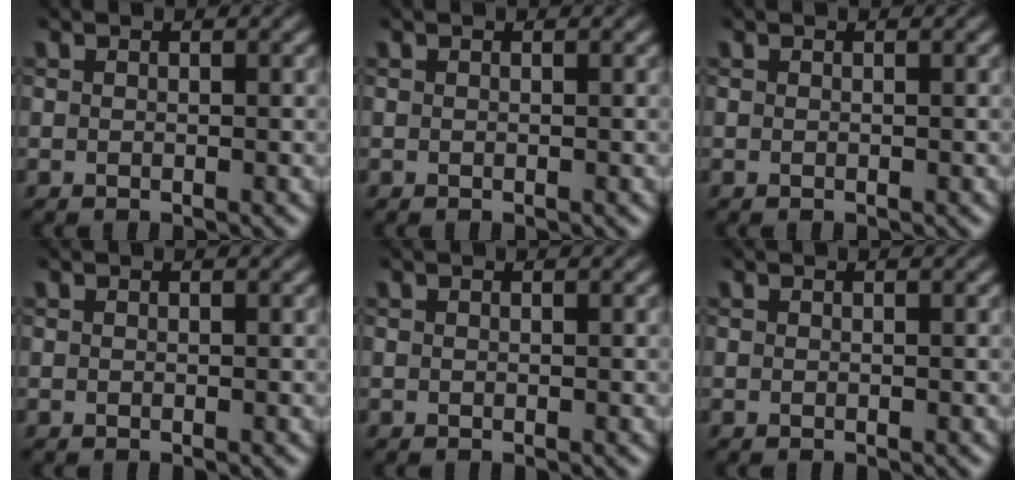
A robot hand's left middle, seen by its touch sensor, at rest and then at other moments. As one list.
[{"total": 0.0}, {"total": 0.0}, {"total": 0.0}, {"total": 0.0}, {"total": 0.0}]